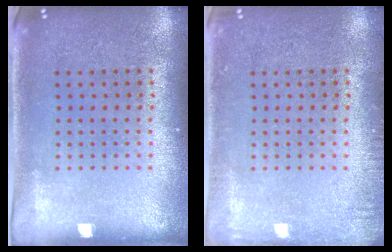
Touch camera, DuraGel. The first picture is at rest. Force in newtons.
{"total": 1.3, "press": 1.2, "slide": 0.2}